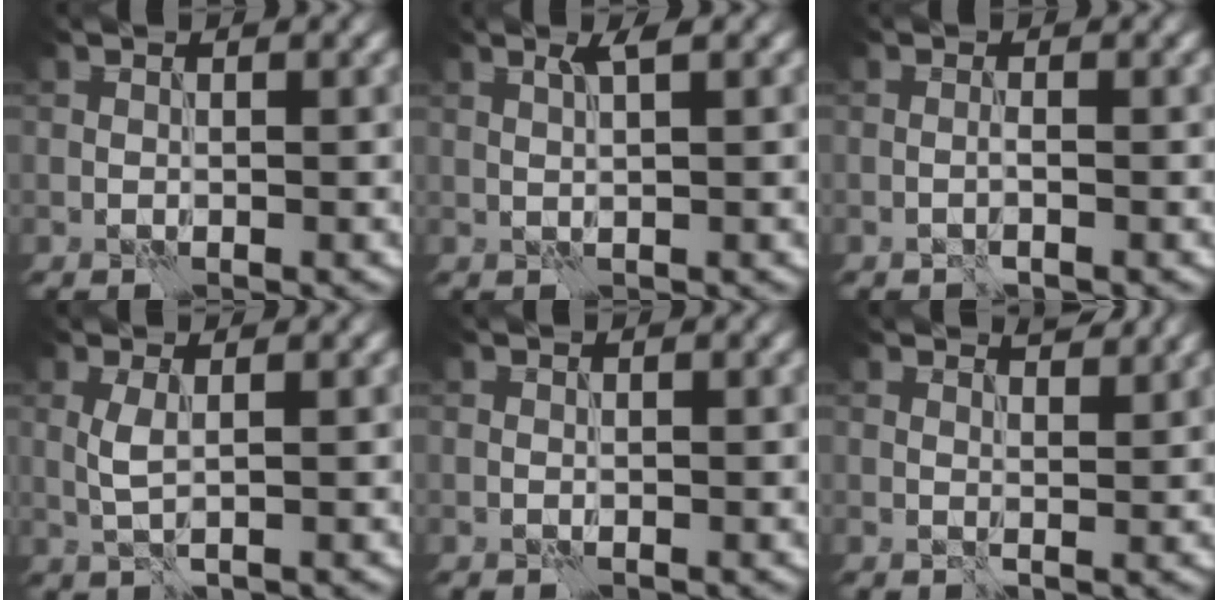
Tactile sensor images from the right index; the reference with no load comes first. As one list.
[{"total": 1.6, "force": [0.8, 0.0, 1.4], "torque": [-0.031, 0.003, 0.013]}, {"total": 0.6, "force": [-0.2, 0.0, 0.5], "torque": [-0.011, 0.000, -0.006]}, {"total": 1.7, "force": [0.4, 0.3, 1.6], "torque": [-0.042, 0.003, 0.008]}, {"total": 0.0}, {"total": 1.8, "force": [1.6, 0.3, 0.7], "torque": [-0.013, -0.008, 0.025]}]